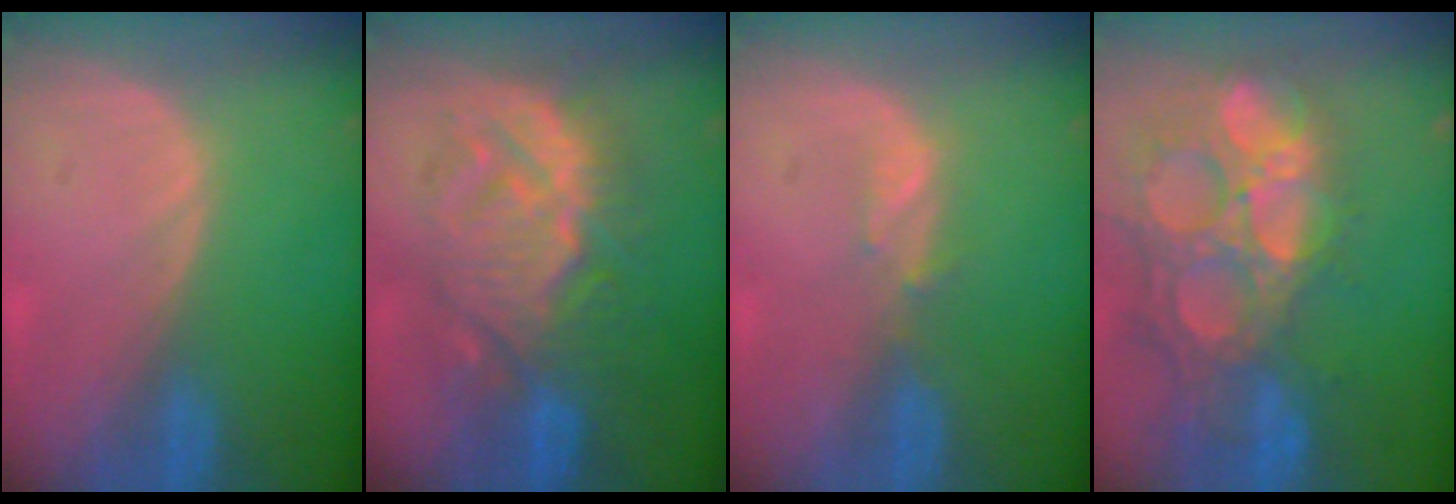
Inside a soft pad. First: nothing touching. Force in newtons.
{"total": 10.3, "press": 10.3, "slide": 0.6}
{"total": 1.5, "press": 1.4, "slide": 0.2}
{"total": 14.8, "press": 12.3, "slide": 8.3}